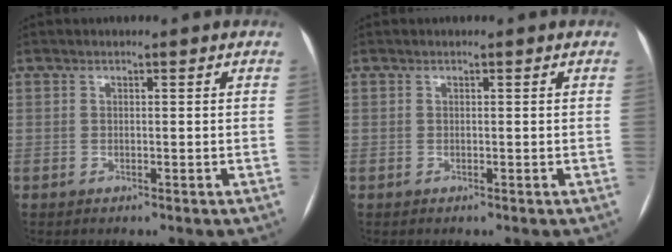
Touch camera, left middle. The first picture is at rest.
{"total": 0.0}